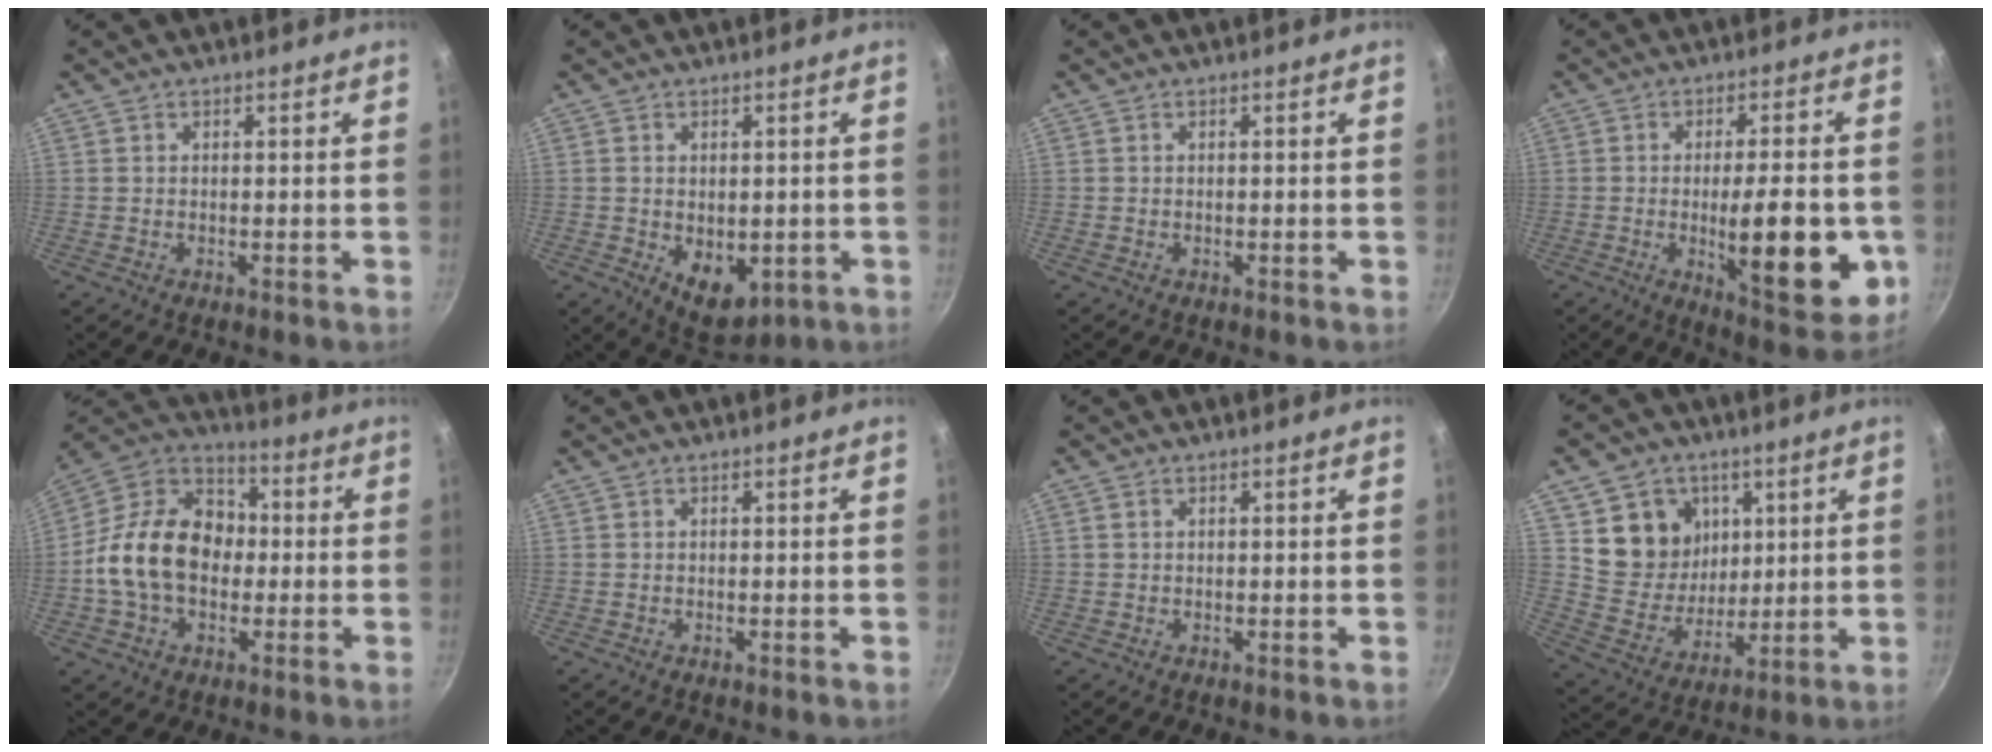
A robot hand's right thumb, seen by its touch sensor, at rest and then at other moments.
{"total": 8.0, "force": [-1.4, 5.3, 5.9], "torque": [-0.067, -0.012, -0.004]}
{"total": 0.0}
{"total": 17.7, "force": [-3.4, 5.6, 16.5], "torque": [-0.205, -0.009, -0.041]}
{"total": 18.3, "force": [-1.3, 13.5, 12.4], "torque": [-0.178, 0.041, -0.040]}
{"total": 0.0}
{"total": 0.6, "force": [0.2, 0.4, 0.4], "torque": [-0.007, 0.002, 0.004]}
{"total": 13.2, "force": [4.9, 11.4, 4.5], "torque": [-0.036, -0.032, 0.097]}